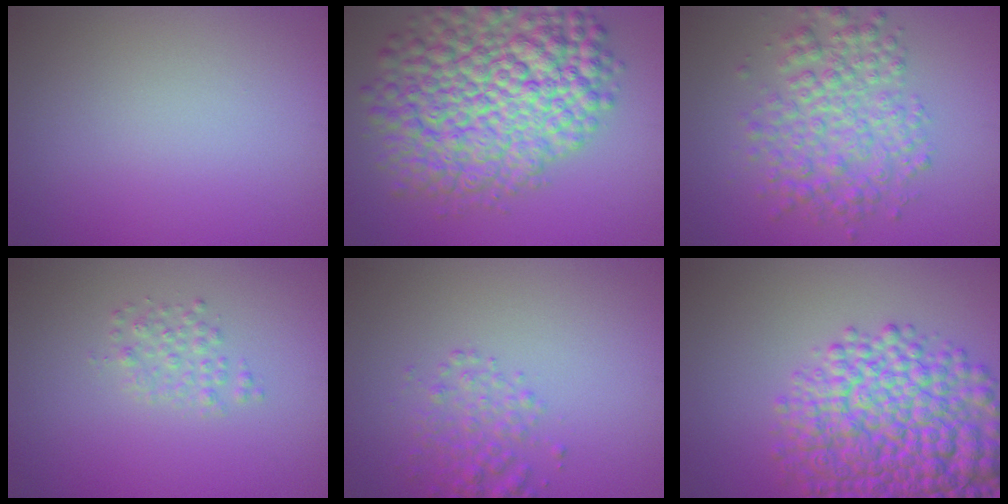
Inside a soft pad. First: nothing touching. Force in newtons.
{"total": 12.4, "press": 12.4, "slide": 0.5}
{"total": 5.4, "press": 5.4, "slide": 0.1}
{"total": 1.5, "press": 1.5, "slide": 0.0}
{"total": 2.6, "press": 2.6, "slide": 0.1}
{"total": 11.7, "press": 11.7, "slide": 0.5}